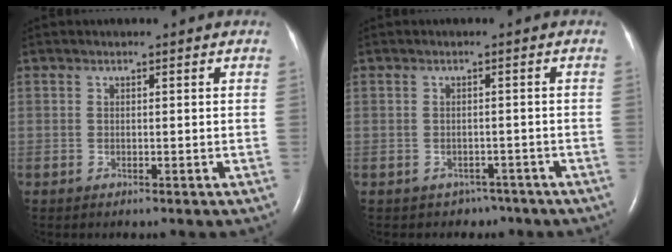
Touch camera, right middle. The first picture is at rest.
{"total": 3.1, "force": [-2.3, 2.1, -0.4], "torque": [0.002, 0.012, -0.029]}